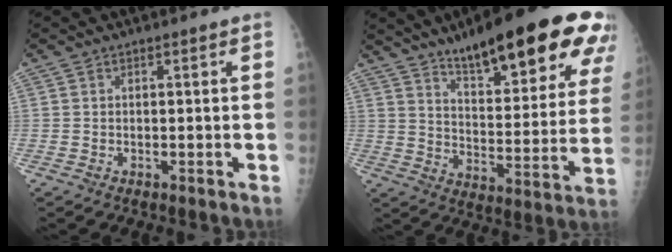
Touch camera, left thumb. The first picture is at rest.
{"total": 26.4, "force": [17.0, 6.9, 19.0], "torque": [-0.232, -0.063, 0.244]}